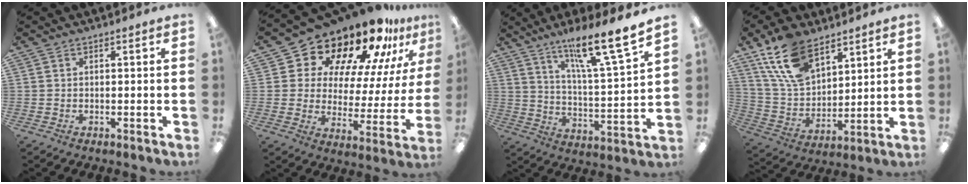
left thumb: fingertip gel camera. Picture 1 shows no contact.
{"total": 17.2, "force": [14.7, 6.8, 5.9], "torque": [-0.122, -0.128, 0.250]}
{"total": 15.3, "force": [12.5, 1.1, 8.9], "torque": [-0.145, -0.092, 0.197]}
{"total": 16.2, "force": [10.1, 9.0, 9.0], "torque": [-0.192, -0.029, 0.191]}